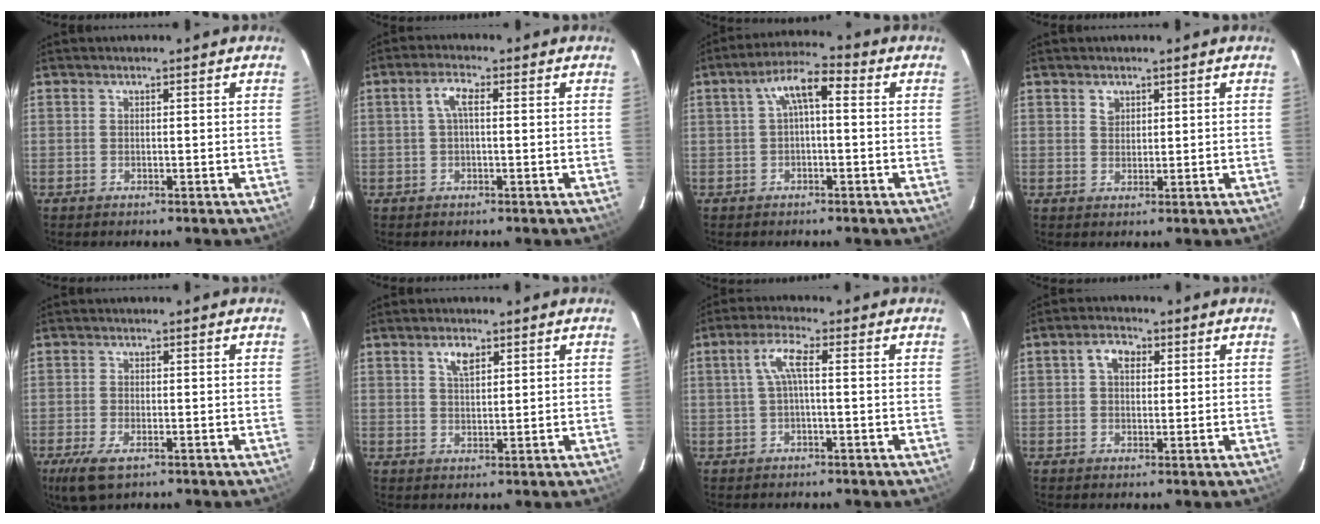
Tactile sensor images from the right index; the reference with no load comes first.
{"total": 3.1, "force": [0.4, 1.1, 2.9], "torque": [-0.061, 0.010, 0.007]}
{"total": 6.0, "force": [0.5, 2.2, 5.6], "torque": [-0.108, 0.024, 0.011]}
{"total": 1.9, "force": [1.1, 1.5, 0.5], "torque": [-0.004, 0.005, 0.020]}
{"total": 5.8, "force": [-3.3, 2.5, 4.1], "torque": [-0.096, -0.017, -0.060]}
{"total": 3.4, "force": [1.9, 1.7, 2.3], "torque": [-0.042, 0.006, 0.035]}
{"total": 4.3, "force": [0.0, 0.6, 4.3], "torque": [-0.086, 0.009, 0.004]}
{"total": 4.0, "force": [1.1, 2.8, 2.6], "torque": [-0.044, 0.016, 0.019]}